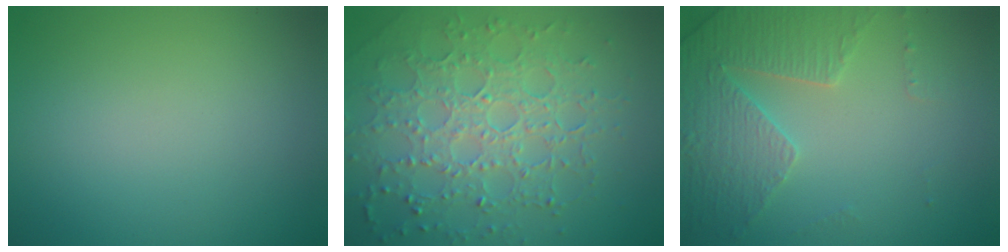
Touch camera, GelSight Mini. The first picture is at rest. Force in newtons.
{"total": 7.7, "press": 5.4, "slide": 5.4}
{"total": 4.6, "press": 3.6, "slide": 2.9}